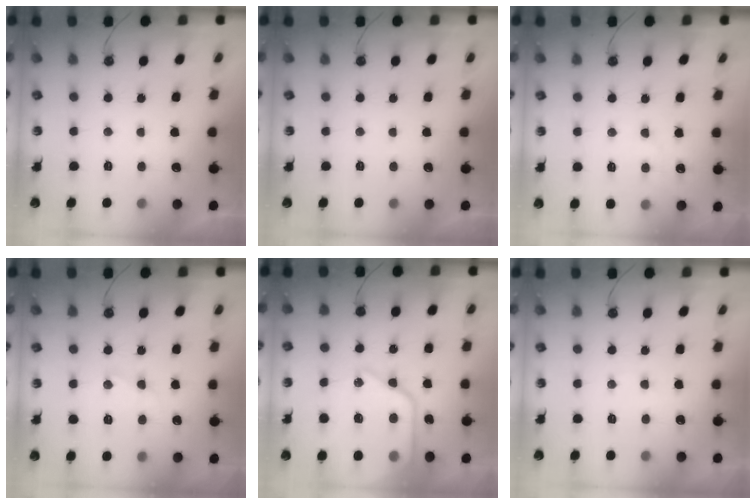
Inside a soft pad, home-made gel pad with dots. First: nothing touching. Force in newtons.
{"total": 0.0}
{"total": 5.6, "press": 5.5, "slide": 0.7}
{"total": 11.0, "press": 11.0, "slide": 0.8}
{"total": 19.5, "press": 19.4, "slide": 2.0}
{"total": 4.0, "press": 3.9, "slide": 0.5}